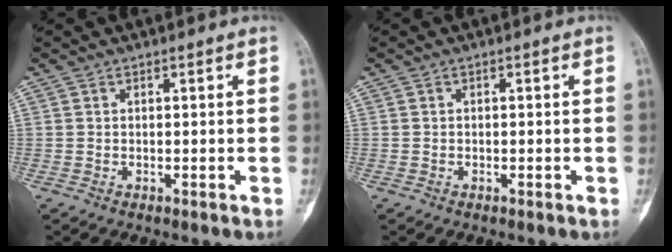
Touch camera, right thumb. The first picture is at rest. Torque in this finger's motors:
{"motor_torque": [0.15, -0.61, -0.50, -0.48, -0.17]}